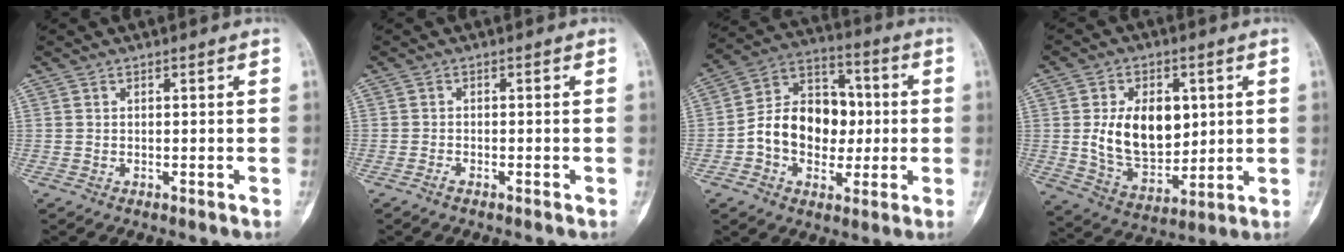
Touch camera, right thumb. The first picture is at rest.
{"total": 0.9, "force": [-0.8, 0.2, 0.5], "torque": [-0.012, 0.001, -0.017]}
{"total": 15.6, "force": [-1.0, 11.6, 10.3], "torque": [-0.126, 0.037, -0.020]}
{"total": 14.7, "force": [2.1, 9.7, 10.9], "torque": [-0.139, -0.018, 0.050]}